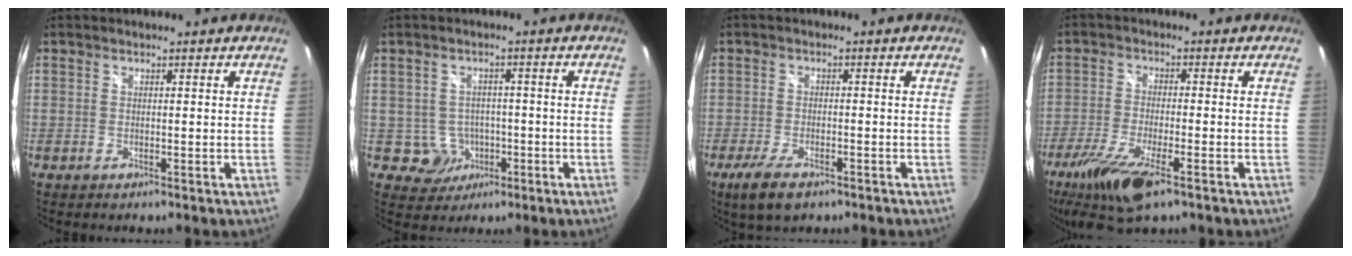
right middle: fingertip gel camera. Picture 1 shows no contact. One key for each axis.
{"total": 5.0, "fx": -1.6, "fy": 4.7, "fz": 0.7, "tx": -0.028, "ty": 0.014, "tz": -0.010}
{"total": 6.5, "fx": -4.3, "fy": 2.2, "fz": 4.3, "tx": -0.107, "ty": -0.020, "tz": -0.075}
{"total": 11.8, "fx": -7.5, "fy": 3.0, "fz": 8.6, "tx": -0.193, "ty": -0.041, "tz": -0.142}